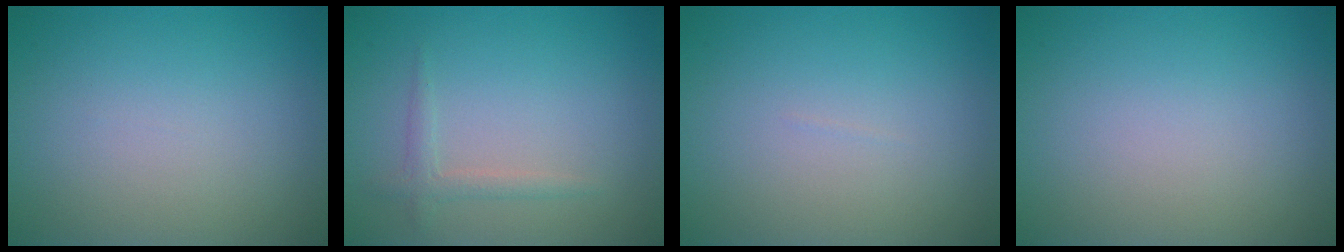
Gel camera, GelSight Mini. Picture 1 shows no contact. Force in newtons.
{"total": 1.3, "press": 1.3, "slide": 0.0}
{"total": 0.0}
{"total": 0.0}